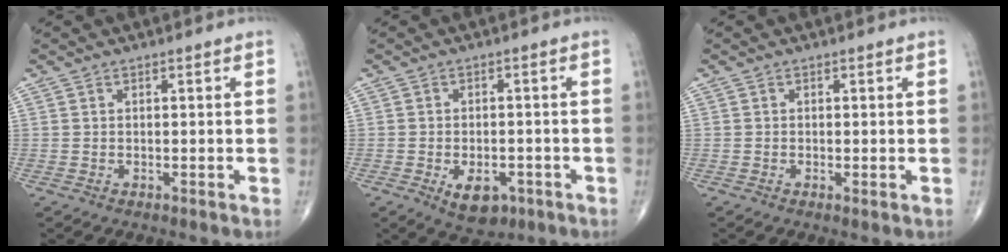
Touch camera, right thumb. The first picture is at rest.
{"total": 6.6, "force": [-2.8, 3.9, 4.5], "torque": [-0.058, 0.008, -0.031]}
{"total": 0.7, "force": [-0.2, 0.2, 0.6], "torque": [-0.016, -0.004, -0.006]}